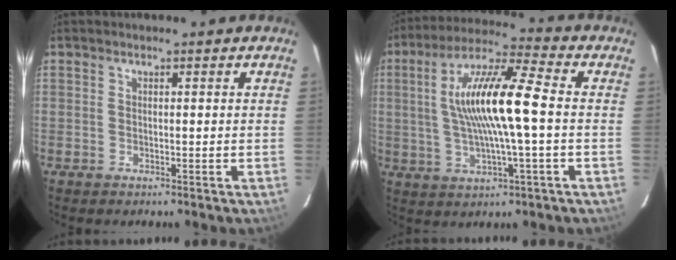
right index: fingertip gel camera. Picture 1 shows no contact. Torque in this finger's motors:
{"motor_torque": [1.57, -0.45, 1.05, 0.21]}